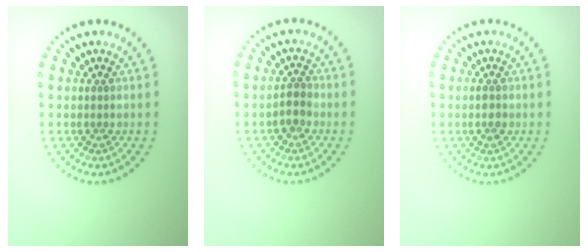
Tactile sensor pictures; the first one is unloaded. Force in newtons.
{"total": 1.3, "press": 1.1, "slide": 0.7}
{"total": 1.0, "press": 1.0, "slide": 0.1}